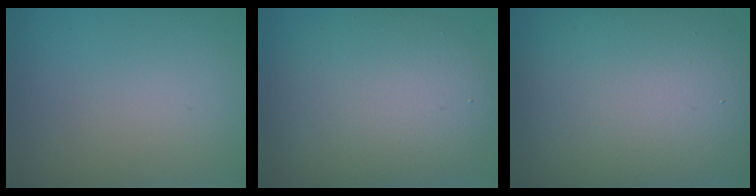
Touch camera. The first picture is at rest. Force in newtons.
{"total": 9.2, "press": 9.2, "slide": 0.7}
{"total": 16.6, "press": 16.6, "slide": 0.4}